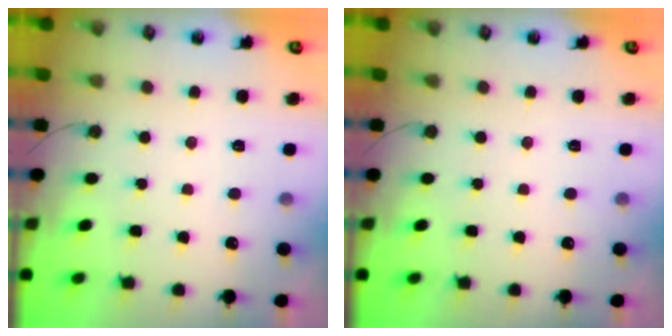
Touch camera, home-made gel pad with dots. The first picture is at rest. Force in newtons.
{"total": 0.0}